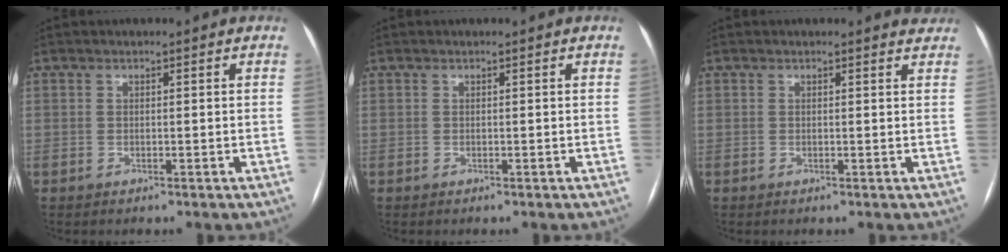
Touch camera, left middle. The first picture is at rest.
{"total": 0.0}
{"total": 2.1, "force": [2.1, 0.4, 0.0], "torque": [-0.004, -0.013, 0.002]}